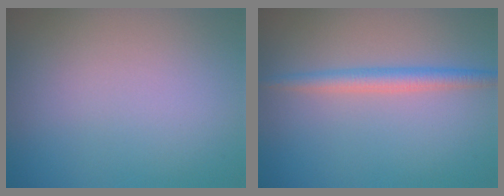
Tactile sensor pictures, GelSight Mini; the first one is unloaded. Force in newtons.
{"total": 2.3, "press": 2.3, "slide": 0.1}